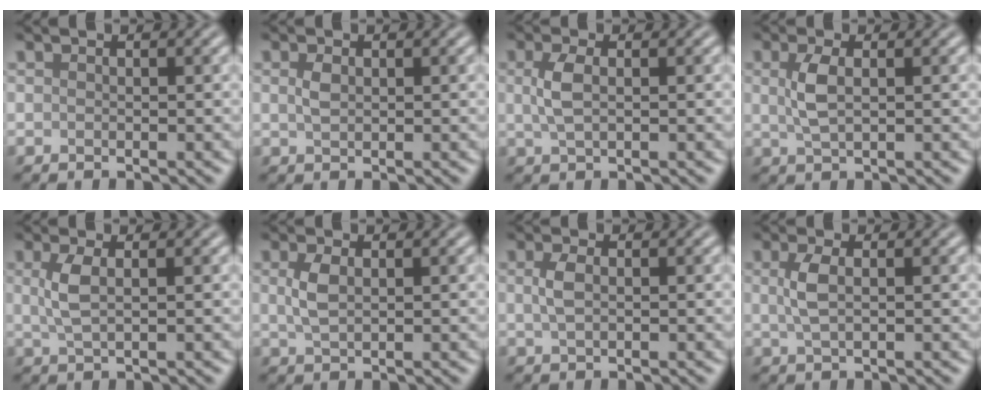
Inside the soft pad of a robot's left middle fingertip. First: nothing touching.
{"total": 1.1, "force": [0.4, 0.7, 0.8], "torque": [-0.020, 0.000, 0.009]}
{"total": 2.2, "force": [0.4, 1.0, 1.9], "torque": [-0.047, 0.002, 0.008]}
{"total": 2.4, "force": [0.5, 1.0, 2.2], "torque": [-0.052, 0.001, 0.011]}
{"total": 2.3, "force": [0.6, 0.9, 2.1], "torque": [-0.049, 0.000, 0.013]}
{"total": 2.1, "force": [0.5, 1.1, 1.7], "torque": [-0.044, 0.000, 0.013]}
{"total": 1.6, "force": [0.3, 0.8, 1.3], "torque": [-0.033, 0.002, 0.004]}
{"total": 2.1, "force": [0.4, 0.8, 1.9], "torque": [-0.044, 0.002, 0.008]}